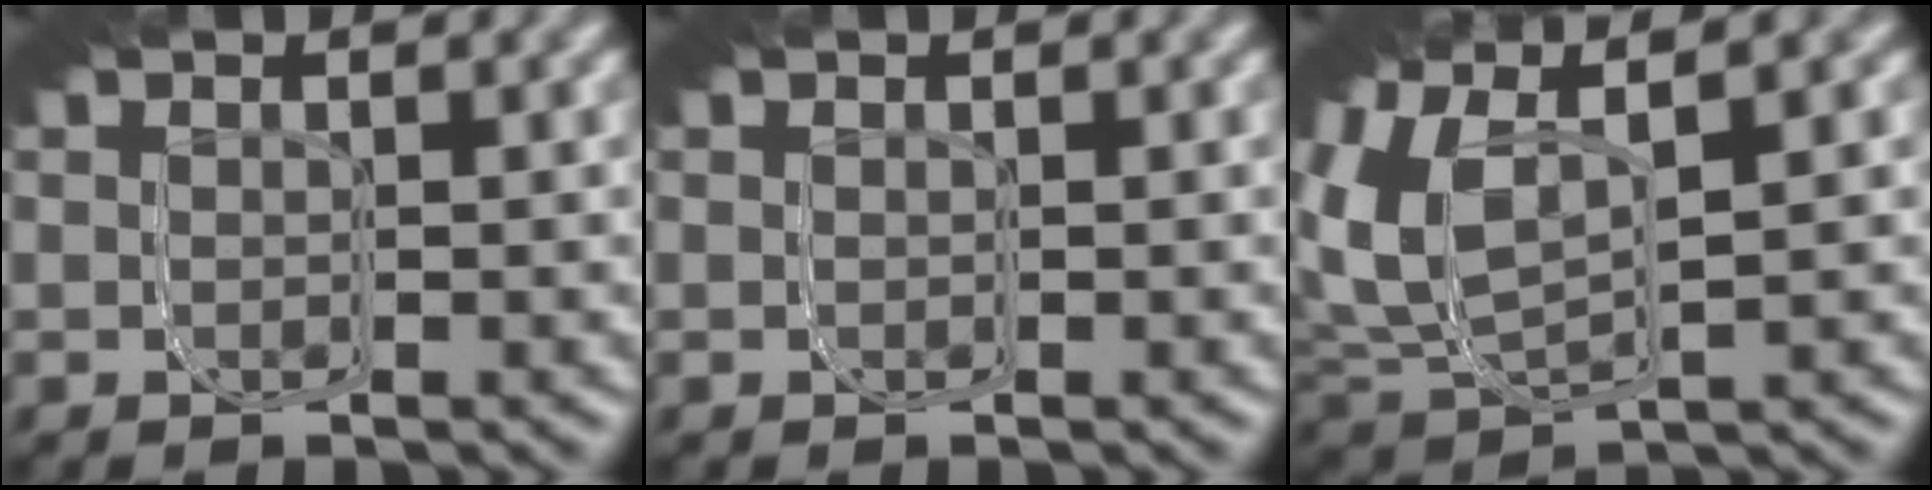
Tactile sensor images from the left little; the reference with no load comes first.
{"total": 0.0}
{"total": 7.7, "force": [2.4, 4.8, 5.5], "torque": [-0.110, 0.018, 0.021]}